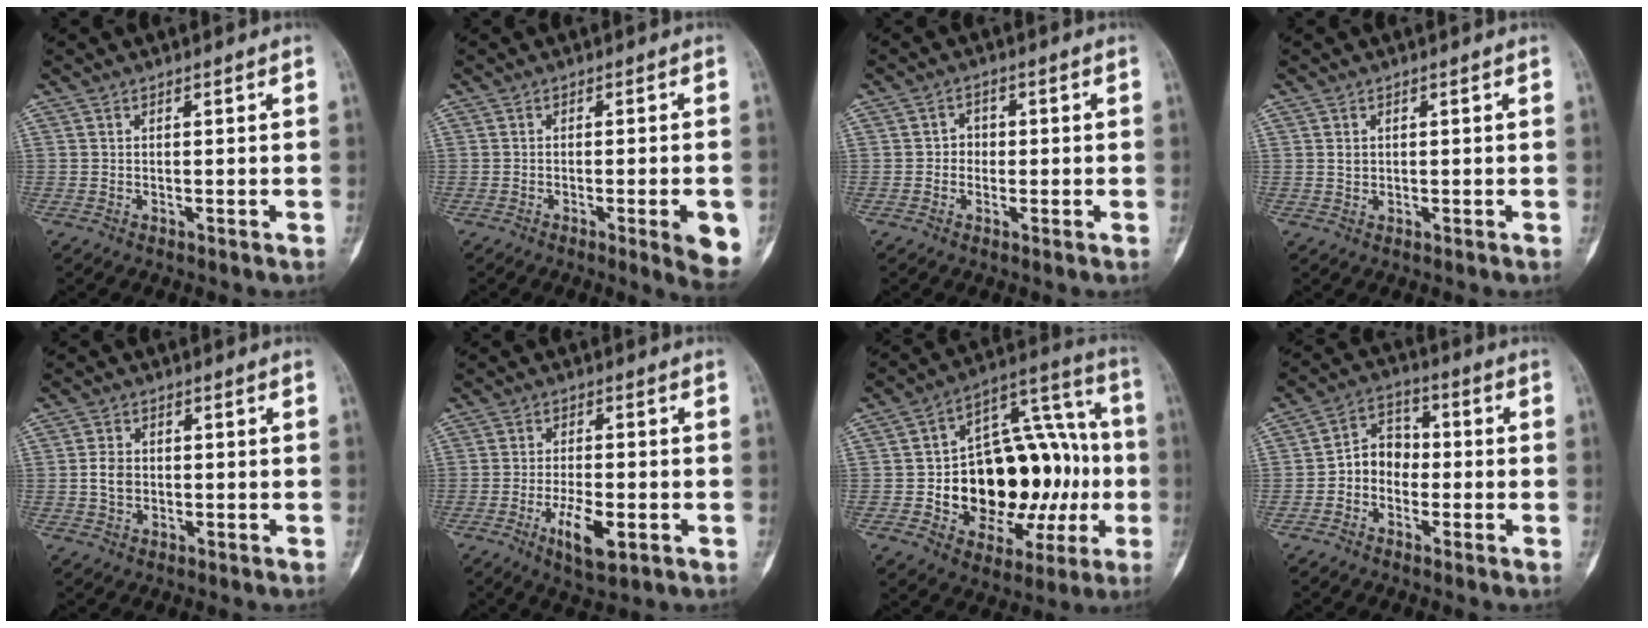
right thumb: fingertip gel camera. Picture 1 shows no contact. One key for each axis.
{"total": 7.0, "fx": -2.4, "fy": 1.2, "fz": 6.4, "tx": -0.073, "ty": -0.005, "tz": -0.028}
{"total": 2.4, "fx": -0.3, "fy": 2.2, "fz": 1.0, "tx": 0.004, "ty": 0.009, "tz": -0.012}
{"total": 1.3, "fx": 0.3, "fy": 1.1, "fz": 0.7, "tx": -0.007, "ty": -0.001, "tz": 0.009}
{"total": 3.8, "fx": -0.1, "fy": 3.0, "fz": 2.3, "tx": -0.036, "ty": 0.005, "tz": -0.003}
{"total": 7.2, "fx": -2.8, "fy": 2.7, "fz": 6.1, "tx": -0.106, "ty": 0.002, "tz": -0.043}
{"total": 27.6, "fx": -3.2, "fy": 17.4, "fz": 21.2, "tx": -0.261, "ty": 0.040, "tz": -0.030}
{"total": 7.2, "fx": -1.5, "fy": 5.9, "fz": 3.9, "tx": -0.036, "ty": 0.034, "tz": -0.042}